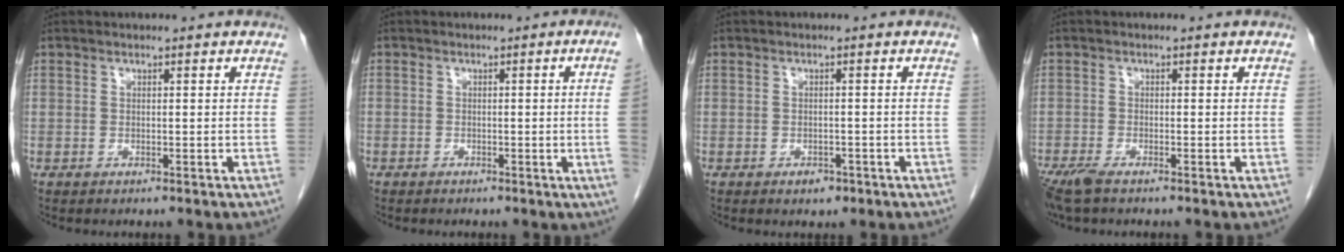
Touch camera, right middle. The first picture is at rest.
{"total": 3.5, "force": [-0.5, -1.1, 3.2], "torque": [-0.031, -0.003, -0.007]}
{"total": 1.7, "force": [-1.0, 1.1, 0.8], "torque": [-0.009, 0.003, -0.008]}
{"total": 3.9, "force": [-2.9, 0.7, 2.4], "torque": [-0.052, -0.012, -0.053]}